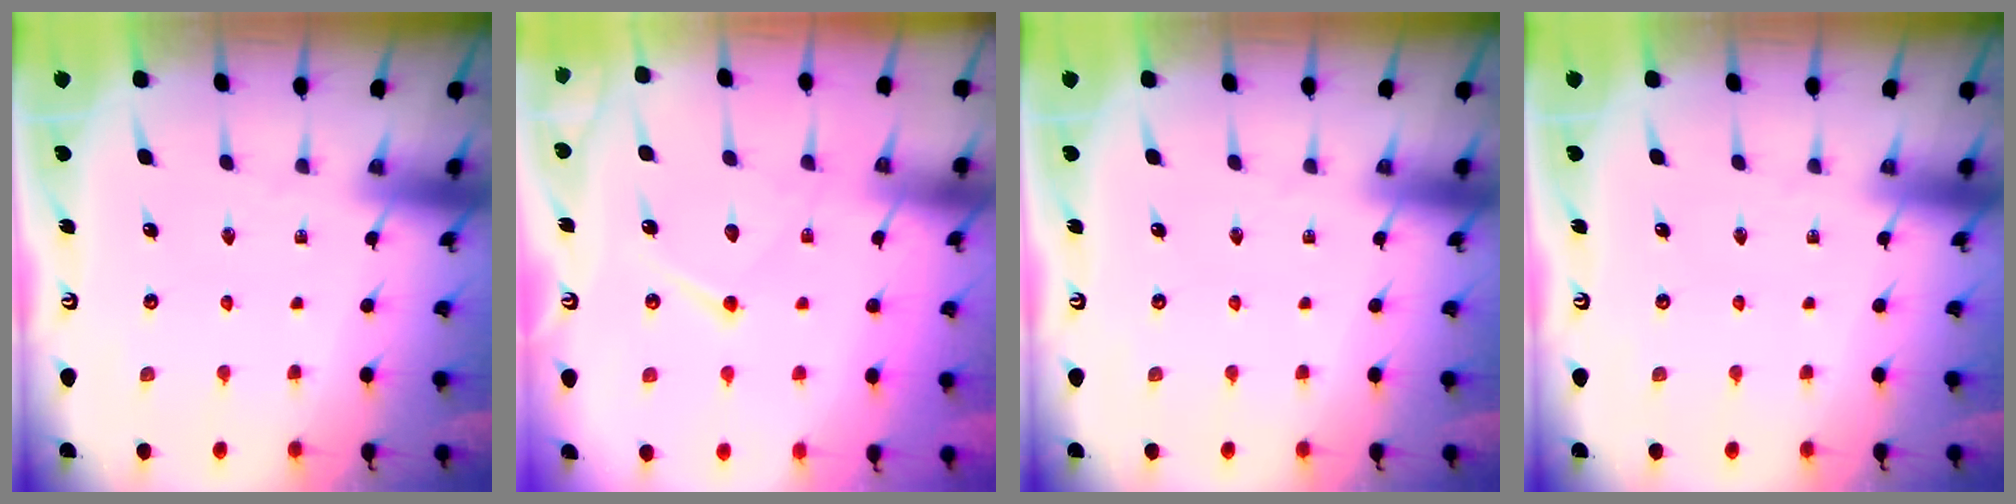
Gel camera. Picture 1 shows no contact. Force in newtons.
{"total": 11.1, "press": 11.1, "slide": 1.1}
{"total": 0.0}
{"total": 0.0}